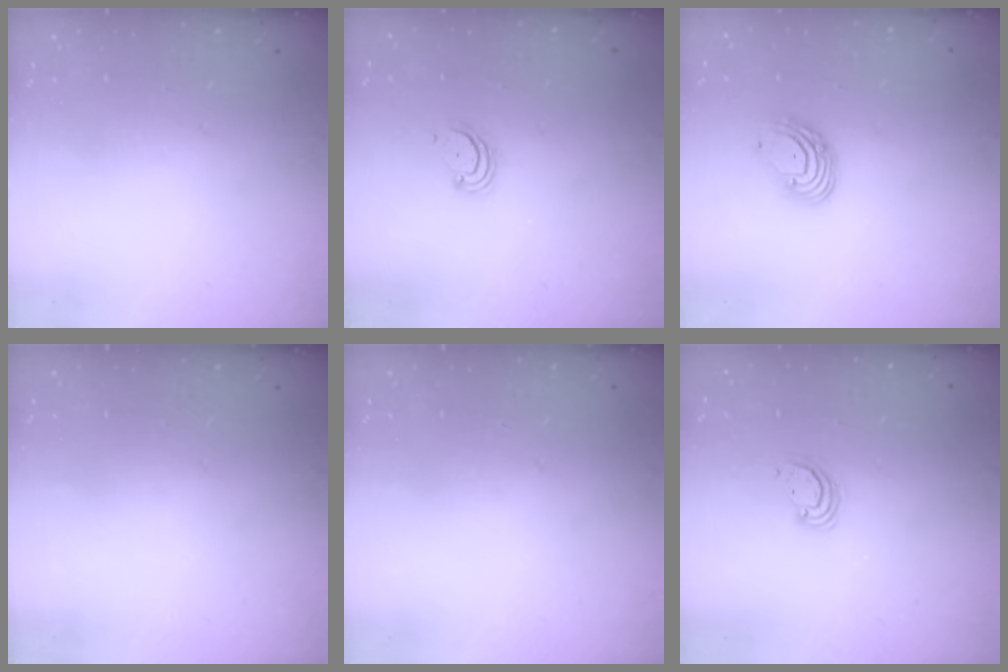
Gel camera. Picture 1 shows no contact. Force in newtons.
{"total": 2.5, "press": 2.5, "slide": 0.3}
{"total": 6.5, "press": 6.4, "slide": 0.8}
{"total": 0.0}
{"total": 0.0}
{"total": 2.5, "press": 2.5, "slide": 0.2}